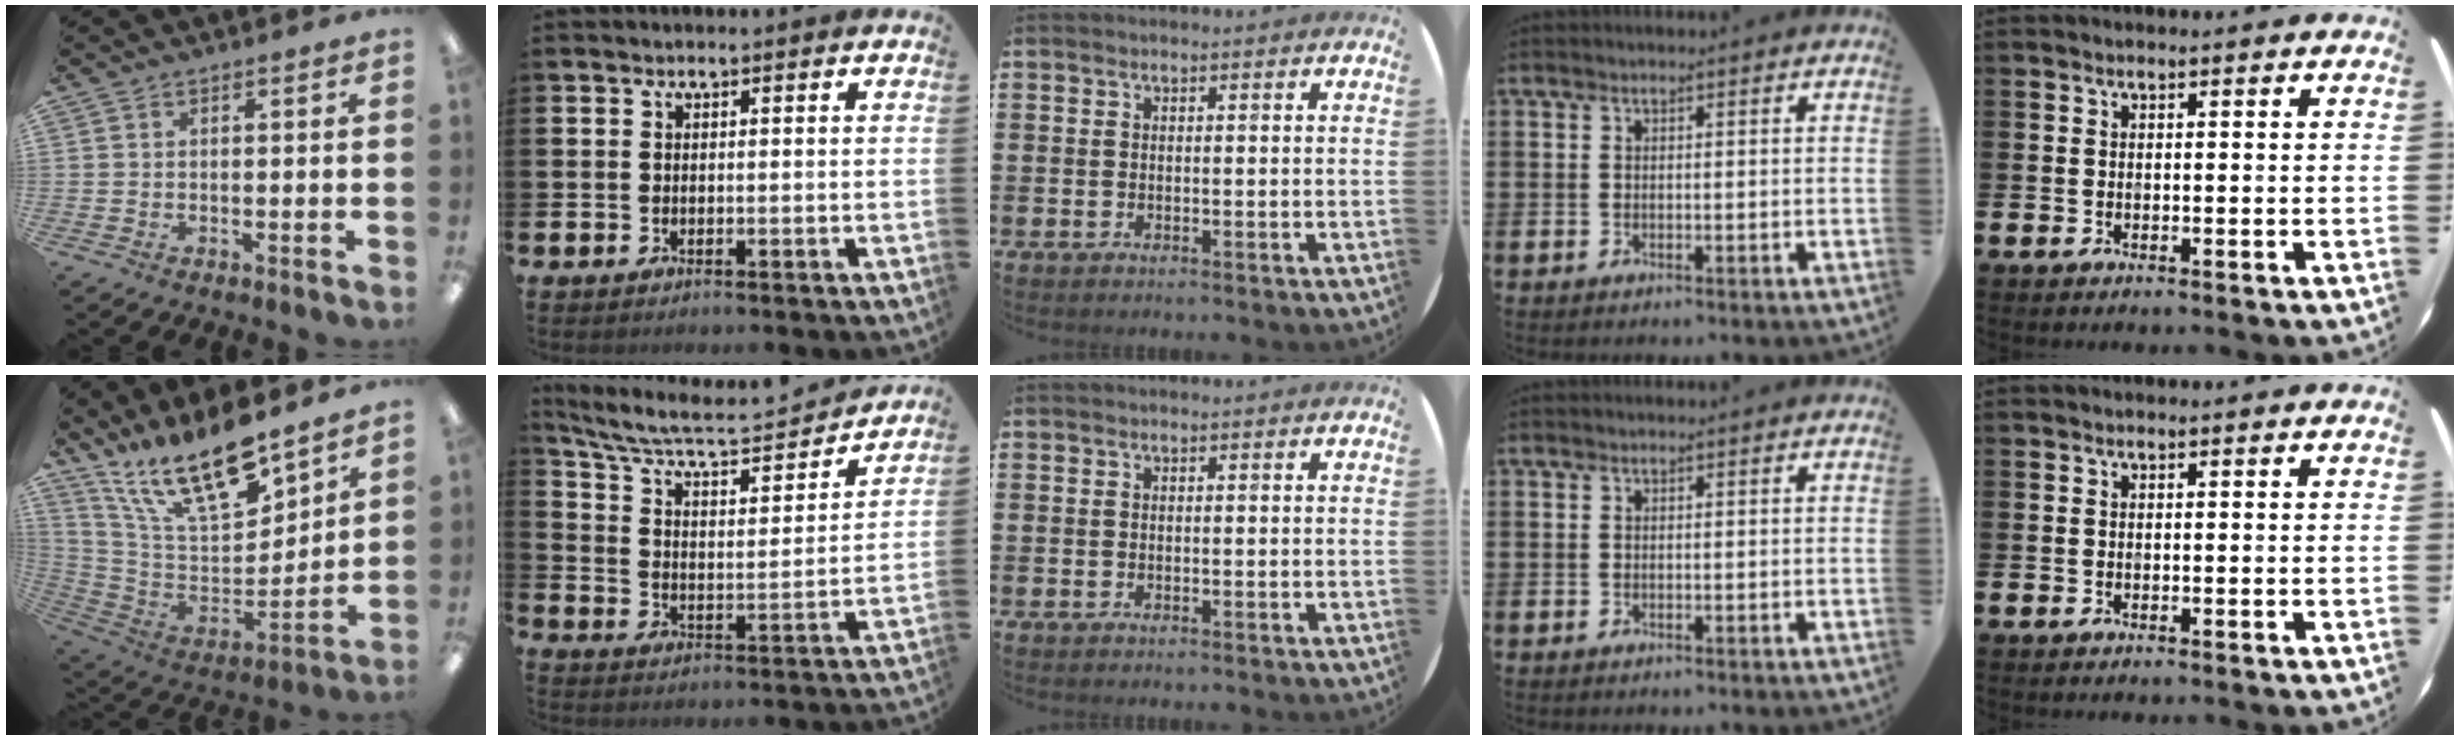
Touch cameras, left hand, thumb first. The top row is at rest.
{"thumb": {"total": 20.4, "force": [15.4, 6.9, 11.5], "torque": [-0.229, -0.102, 0.271]}, "index": {"total": 7.7, "force": [6.6, 2.0, 3.4], "torque": [-0.102, -0.045, 0.108]}}